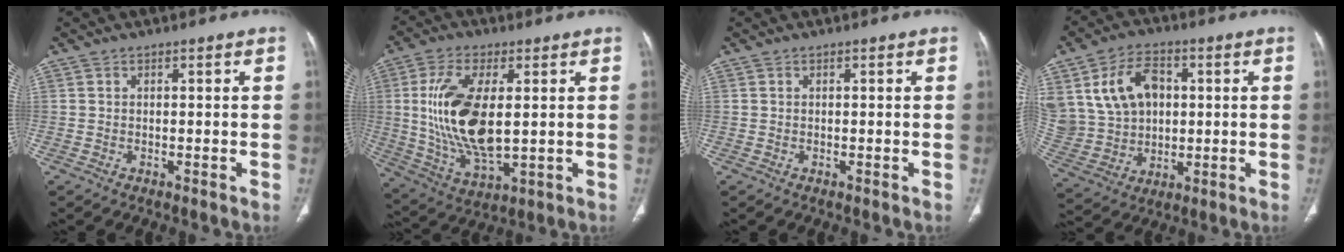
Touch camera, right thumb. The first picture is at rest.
{"total": 17.0, "force": [1.8, 7.8, 14.9], "torque": [-0.299, -0.018, 0.044]}
{"total": 0.0}
{"total": 16.4, "force": [4.2, 12.4, 10.0], "torque": [-0.177, 0.008, 0.093]}